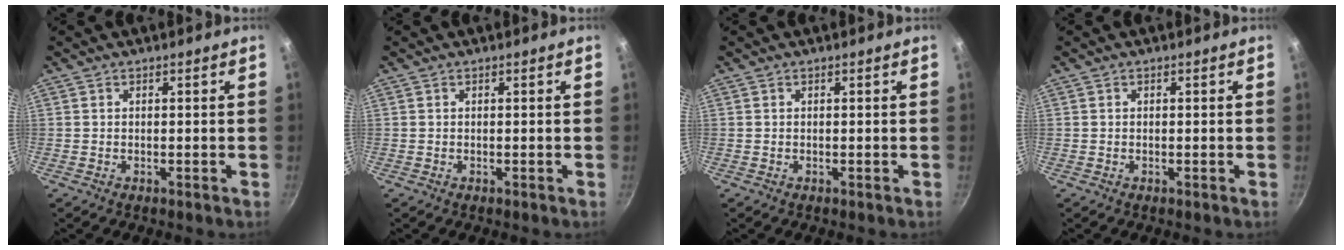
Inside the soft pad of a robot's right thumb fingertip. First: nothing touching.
{"total": 0.0}
{"total": 0.0}
{"total": 0.0}